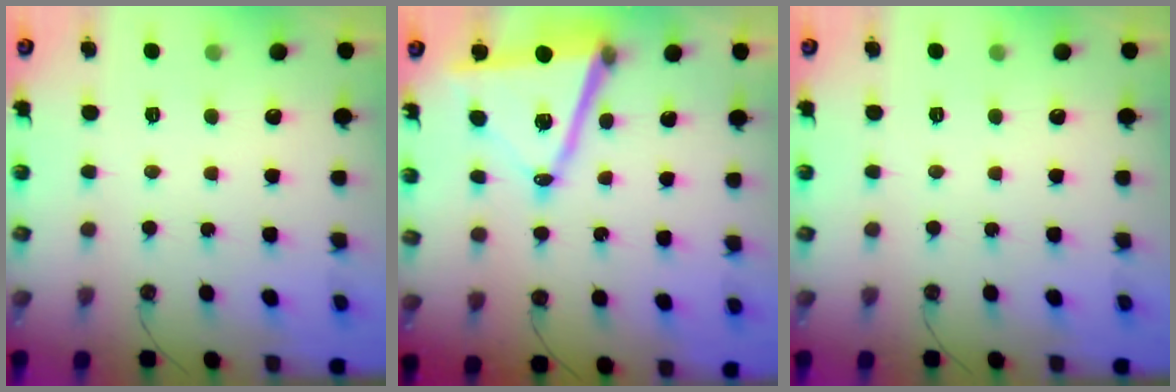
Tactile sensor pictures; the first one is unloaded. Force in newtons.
{"total": 14.6, "press": 14.1, "slide": 3.8}
{"total": 0.0}